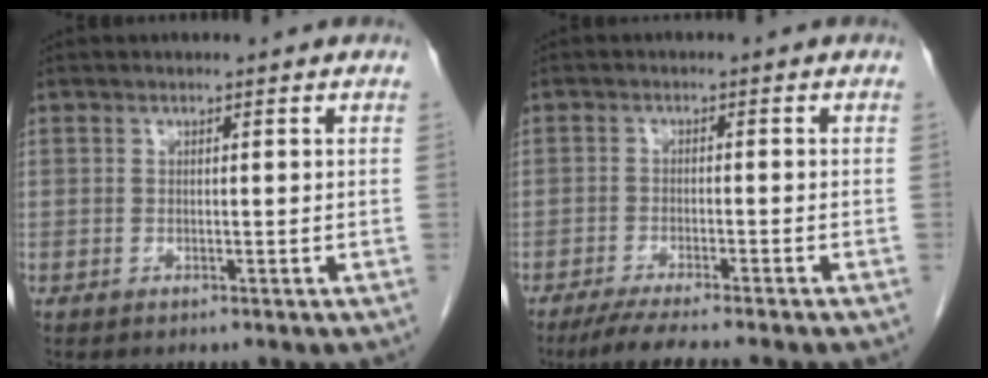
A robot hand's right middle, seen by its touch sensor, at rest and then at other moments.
{"total": 7.5, "force": [-6.2, -0.6, 4.1], "torque": [-0.054, -0.020, -0.099]}